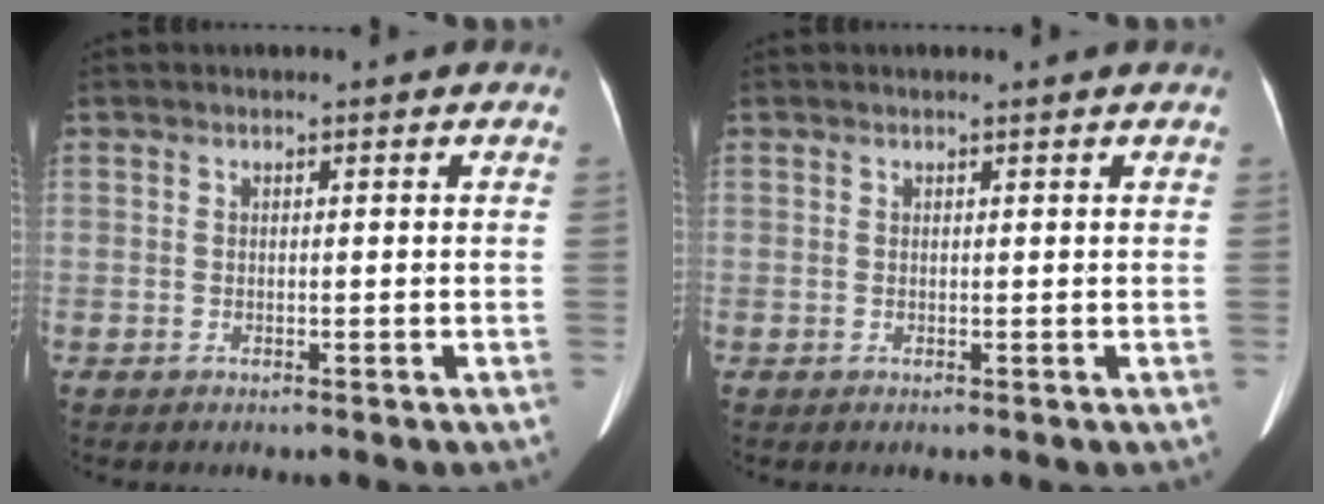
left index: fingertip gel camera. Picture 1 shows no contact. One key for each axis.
{"total": 1.0, "fx": 1.0, "fy": -0.1, "fz": 0.2, "tx": -0.011, "ty": 0.006, "tz": 0.015}